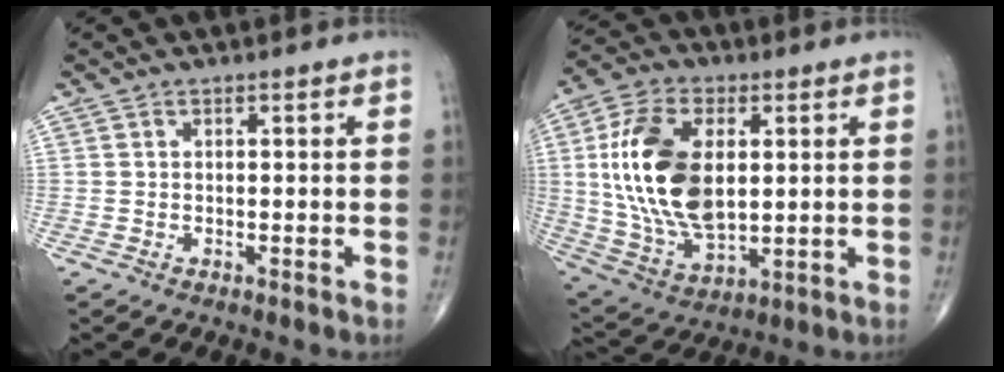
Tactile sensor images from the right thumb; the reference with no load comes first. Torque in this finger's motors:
{"motor_torque": [1.03, 2.65, 2.14, 0.63, 0.73]}